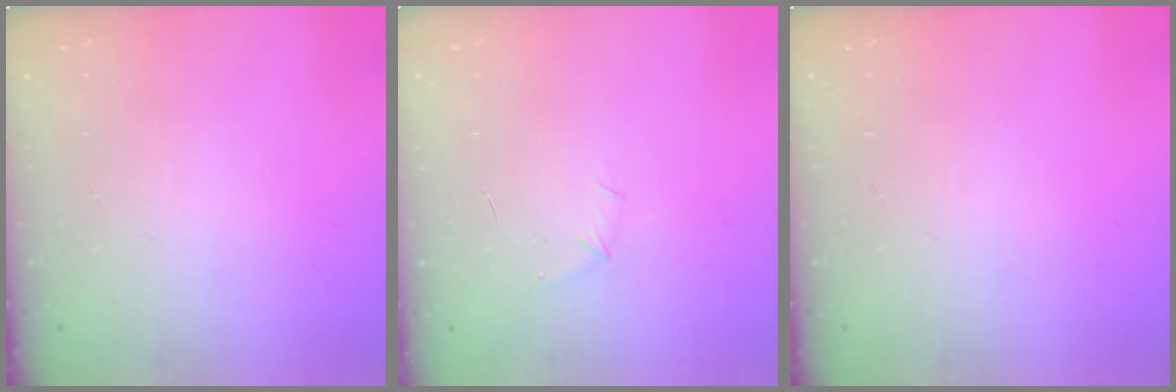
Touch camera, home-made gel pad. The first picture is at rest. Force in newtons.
{"total": 4.3, "press": 4.2, "slide": 1.1}
{"total": 0.0}